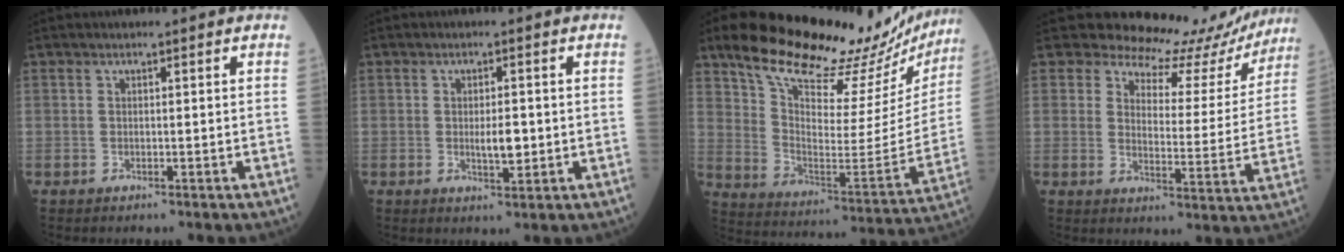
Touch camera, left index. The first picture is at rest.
{"total": 3.2, "force": [-0.2, 1.1, 3.0], "torque": [-0.054, -0.003, 0.001]}
{"total": 27.8, "force": [24.1, 6.1, 12.4], "torque": [-0.205, -0.055, 0.331]}
{"total": 14.0, "force": [13.4, 4.2, 0.8], "torque": [0.006, -0.046, 0.144]}